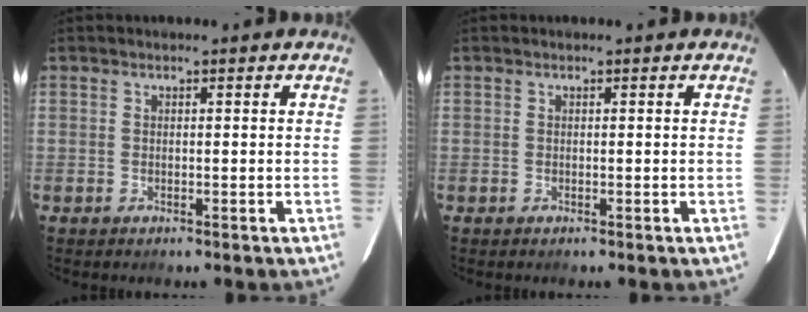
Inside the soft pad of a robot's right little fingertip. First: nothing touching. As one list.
[{"total": 0.0}]